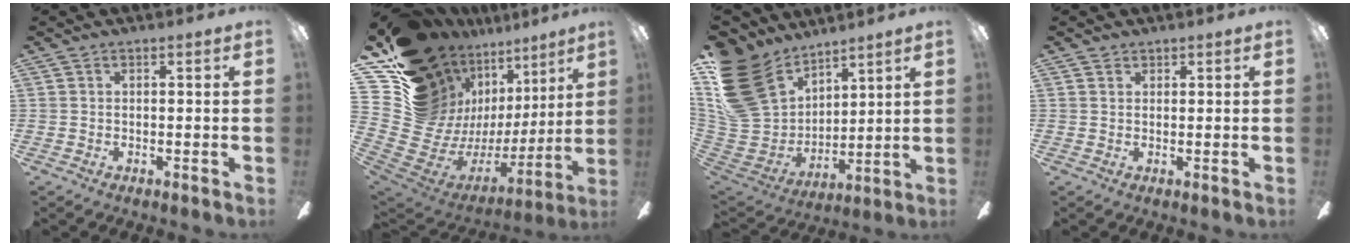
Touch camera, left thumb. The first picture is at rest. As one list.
[{"total": 21.0, "force": [12.2, 14.4, 9.1], "torque": [-0.172, -0.130, 0.280]}, {"total": 23.1, "force": [11.8, 16.3, 11.3], "torque": [-0.264, -0.061, 0.234]}, {"total": 1.1, "force": [0.9, 0.7, 0.1], "torque": [-0.003, 0.001, 0.017]}]